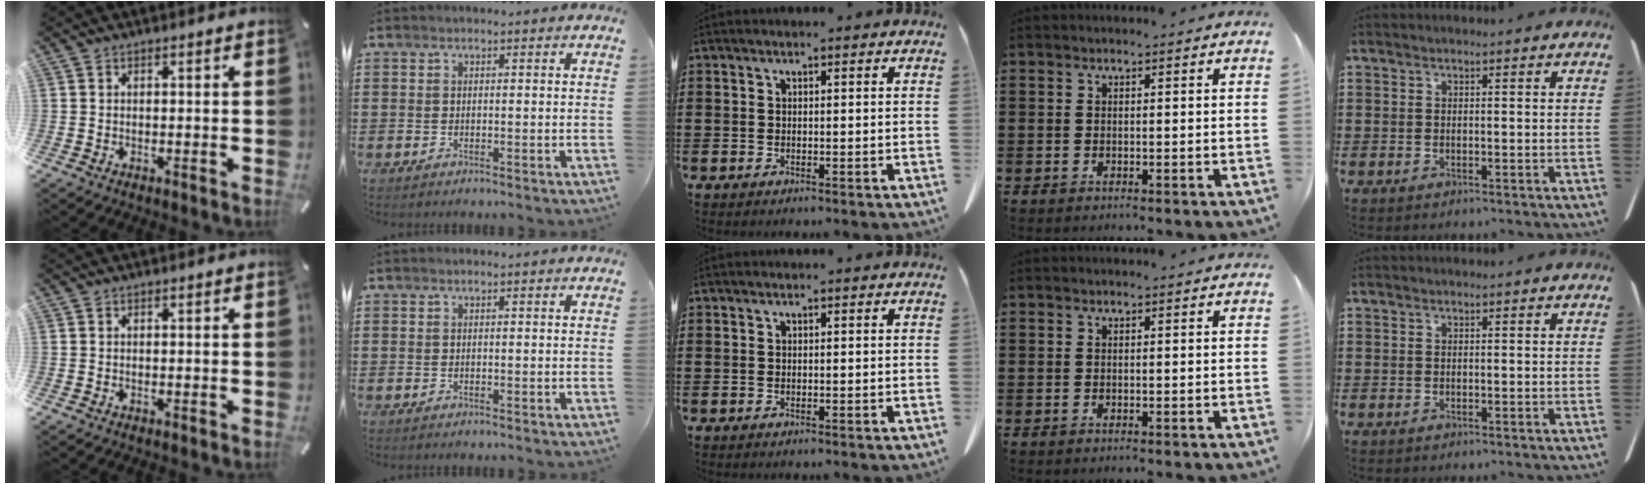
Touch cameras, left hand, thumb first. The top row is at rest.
{}